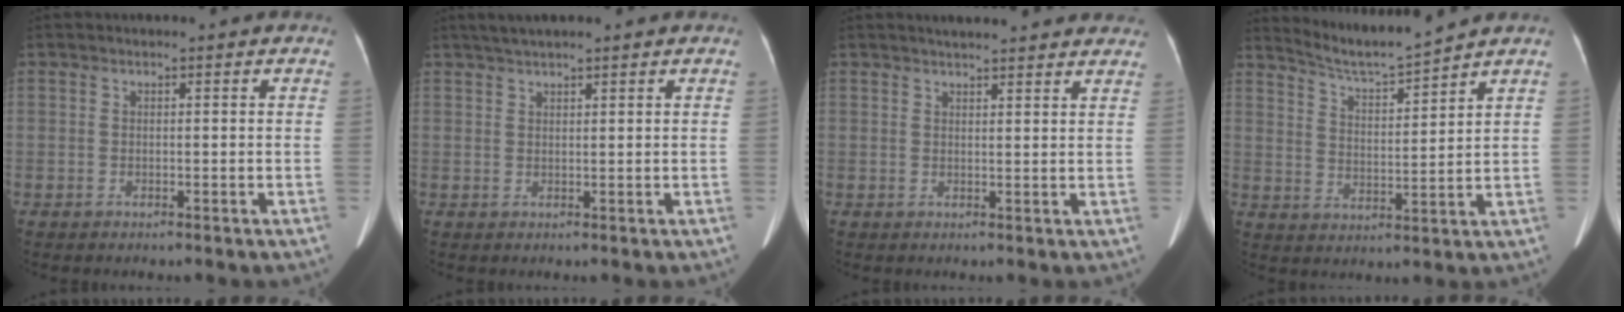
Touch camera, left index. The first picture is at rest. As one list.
[{"total": 3.8, "force": [3.1, 0.2, 2.2], "torque": [-0.040, 0.024, 0.057]}, {"total": 12.5, "force": [11.3, 2.0, 4.9], "torque": [-0.051, 0.023, 0.127]}, {"total": 7.3, "force": [7.0, -1.5, 1.2], "torque": [-0.034, -0.009, 0.137]}]